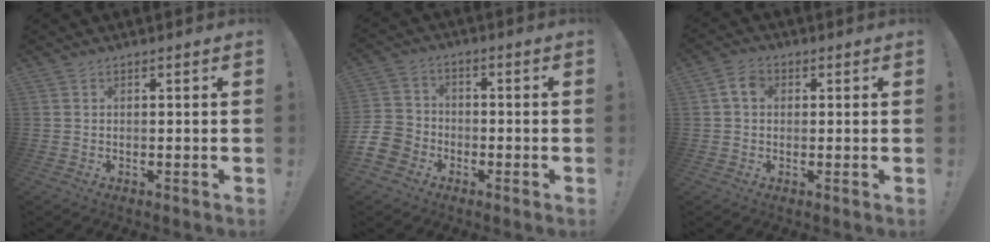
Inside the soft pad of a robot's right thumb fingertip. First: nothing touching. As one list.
[{"total": 8.9, "force": [-5.0, 6.8, 2.9], "torque": [-0.063, 0.039, -0.092]}, {"total": 4.8, "force": [1.0, 3.5, 3.1], "torque": [-0.057, 0.011, 0.022]}]